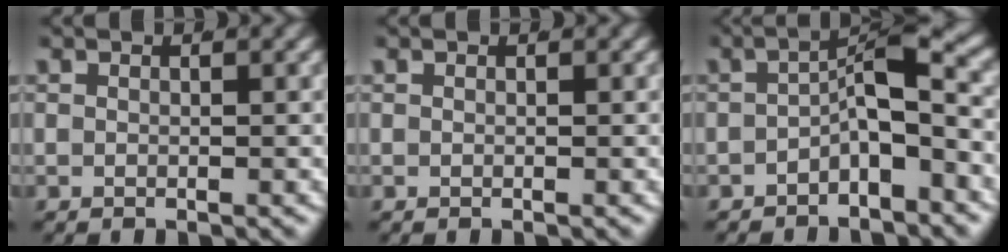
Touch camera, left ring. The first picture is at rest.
{"total": 0.0}
{"total": 3.8, "force": [-1.5, 0.4, 3.4], "torque": [-0.051, -0.008, -0.021]}